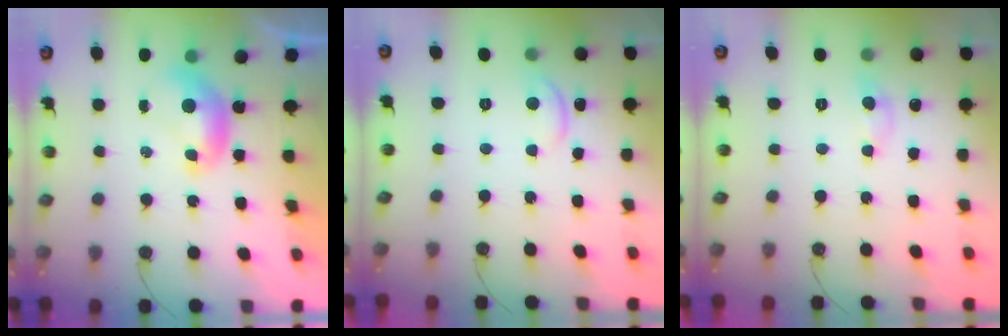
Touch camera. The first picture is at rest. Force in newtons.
{"total": 0.9, "press": 0.6, "slide": 0.6}
{"total": 0.6, "press": 0.2, "slide": 0.5}